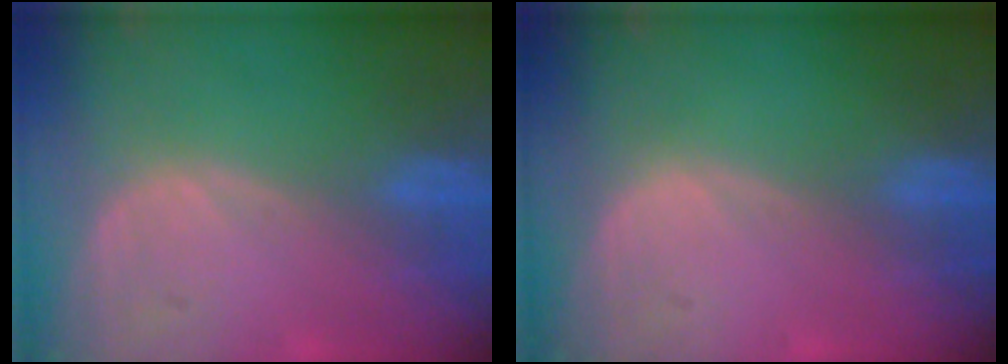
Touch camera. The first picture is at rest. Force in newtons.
{"total": 0.0}